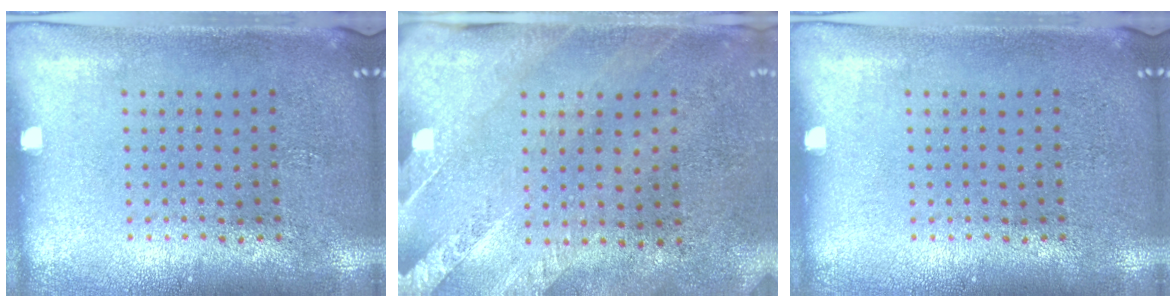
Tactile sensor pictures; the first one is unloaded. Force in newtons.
{"total": 2.6, "press": 2.1, "slide": 1.6}
{"total": 0.0}